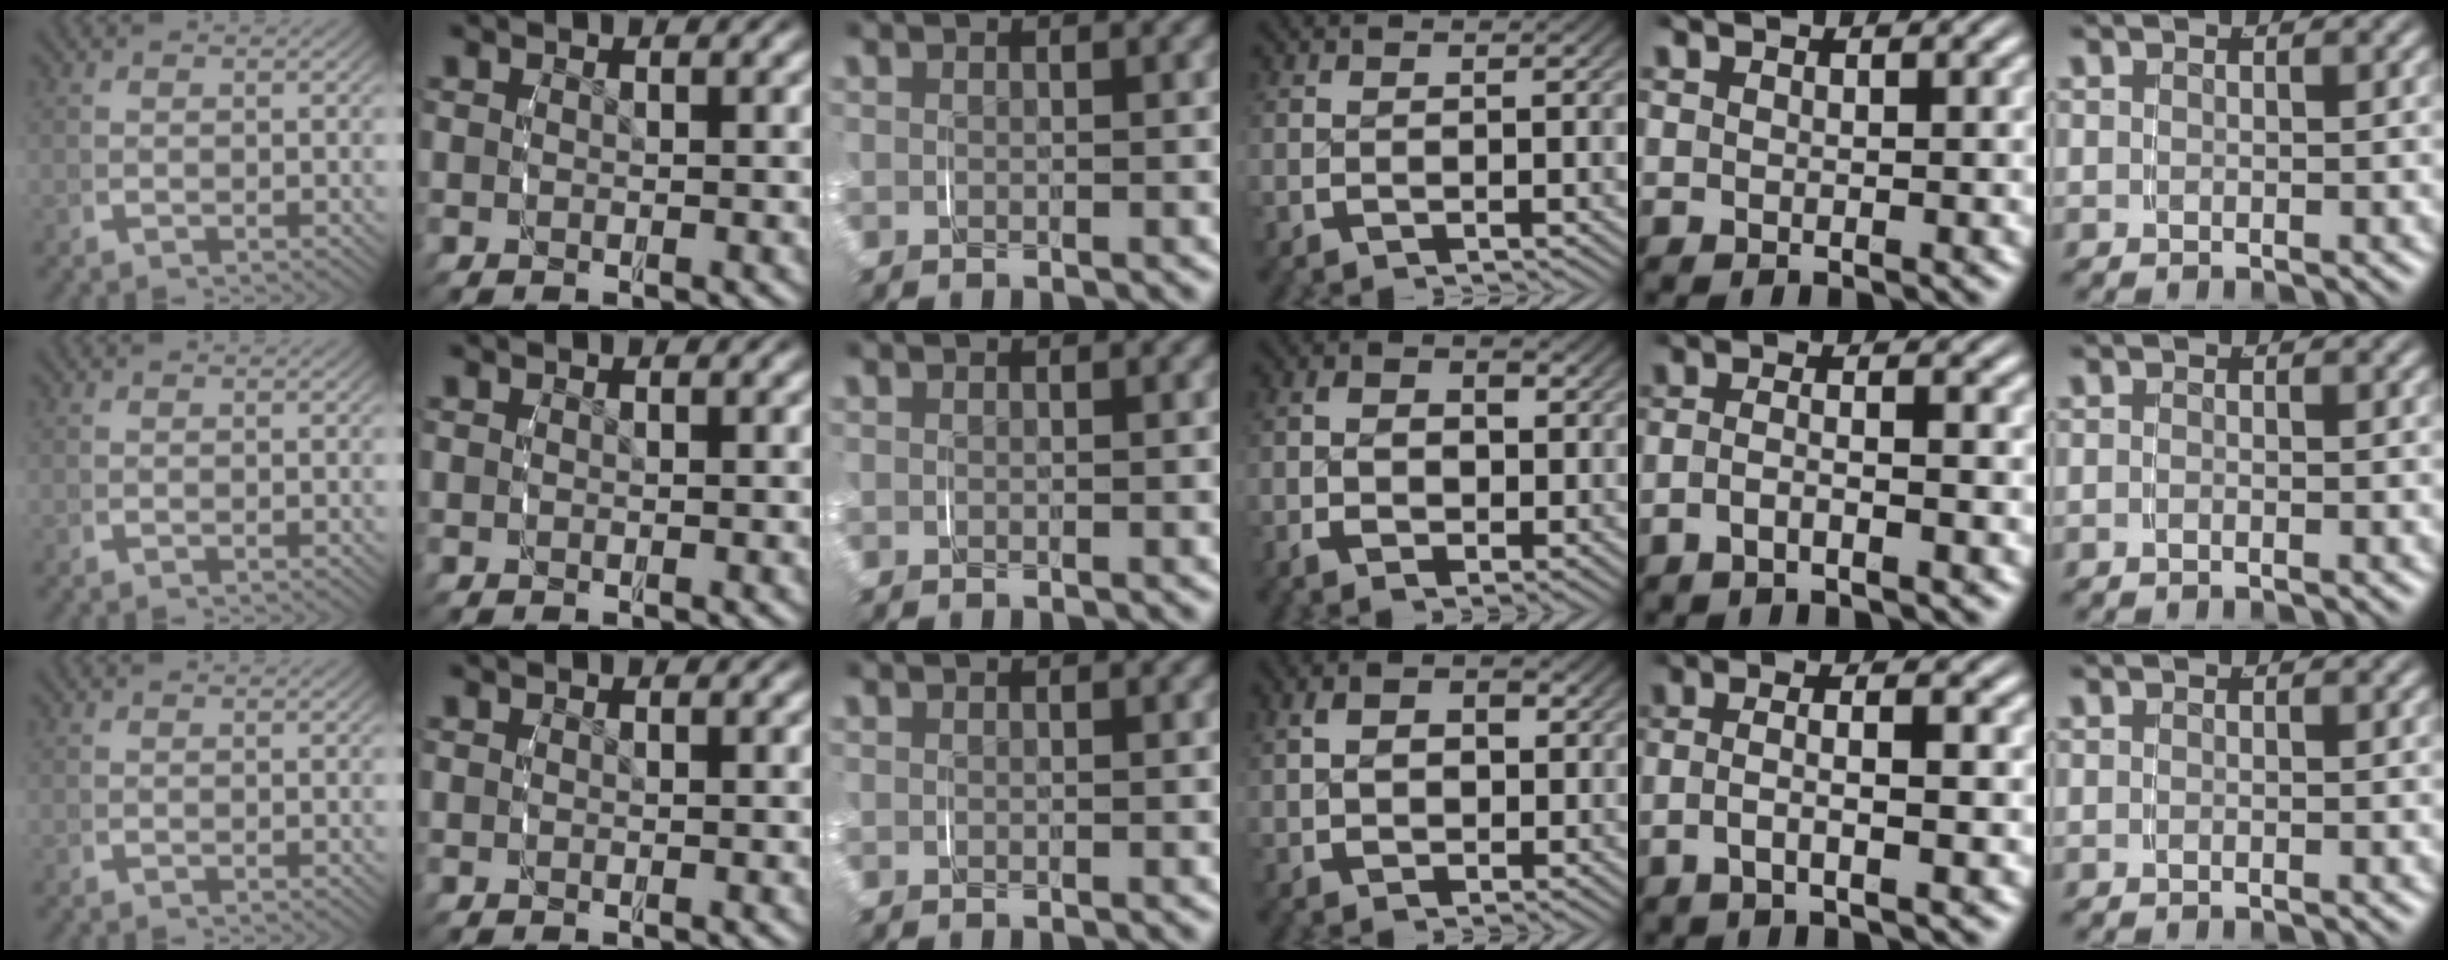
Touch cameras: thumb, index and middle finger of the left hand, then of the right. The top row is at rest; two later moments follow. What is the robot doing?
{"motion": "grasp_and_lifting", "object": "scarf"}